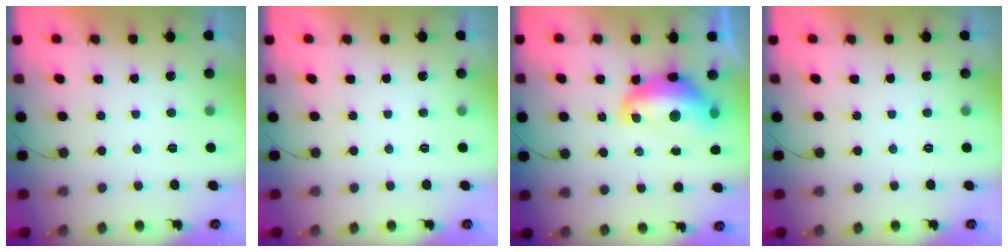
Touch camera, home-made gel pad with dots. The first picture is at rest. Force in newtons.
{"total": 0.0}
{"total": 14.4, "press": 14.4, "slide": 1.3}
{"total": 0.0}